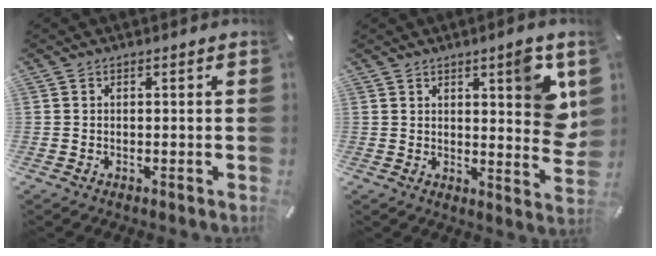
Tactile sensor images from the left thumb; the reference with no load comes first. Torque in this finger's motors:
{"motor_torque": [1.65, 1.82, 0.89, -0.96, 0.20]}